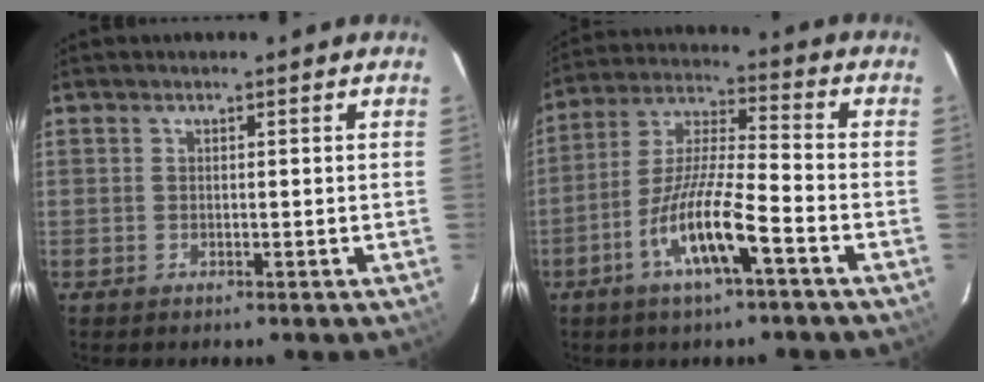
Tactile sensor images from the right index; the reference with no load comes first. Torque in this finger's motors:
{"motor_torque": [0.36, -0.27, 0.43, 0.20]}